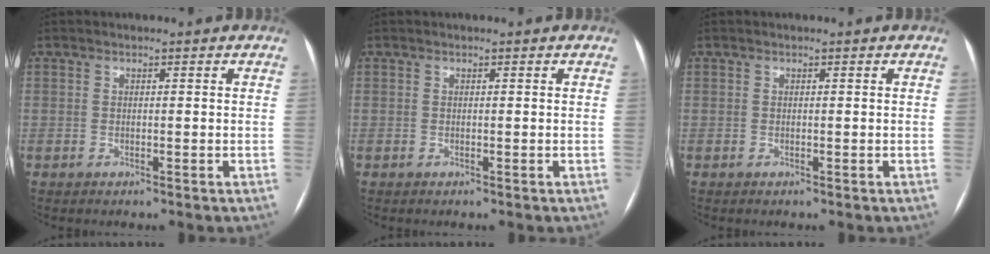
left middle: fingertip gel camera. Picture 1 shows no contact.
{"total": 0.0}
{"total": 0.0}